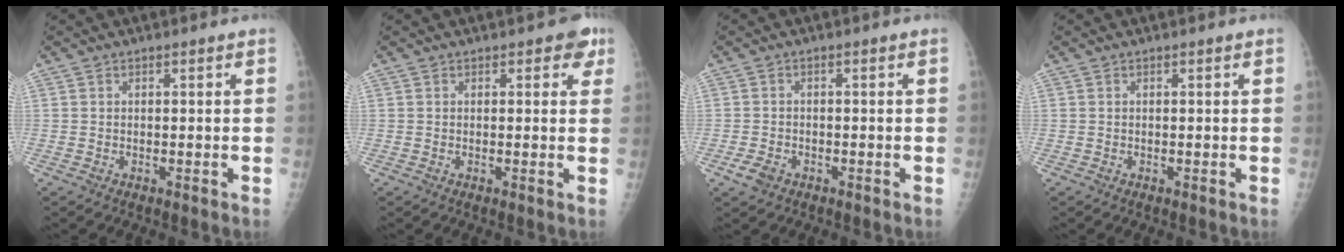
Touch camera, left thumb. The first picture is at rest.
{"total": 2.8, "force": [1.3, 1.7, 1.8], "torque": [0.007, 0.000, 0.007]}
{"total": 2.8, "force": [-1.6, 1.9, 1.3], "torque": [-0.025, 0.005, -0.025]}
{"total": 0.0}